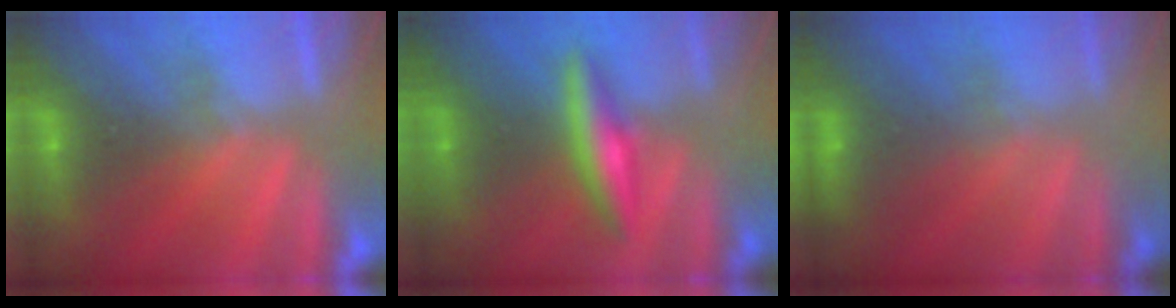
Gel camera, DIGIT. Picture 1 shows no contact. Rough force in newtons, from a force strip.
{"total": 2.7}
{"total": 3.0}